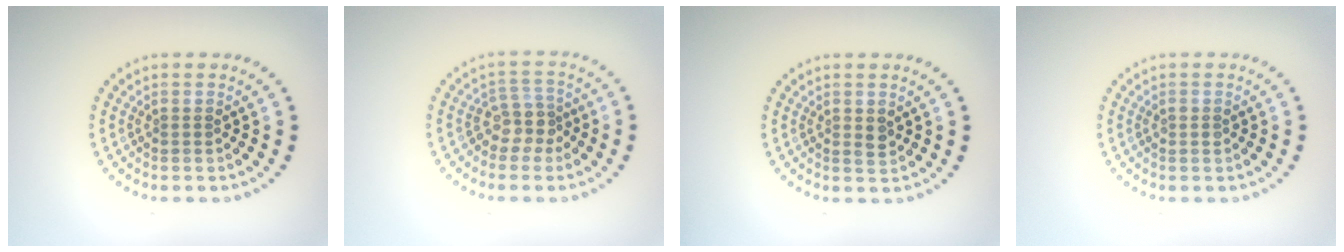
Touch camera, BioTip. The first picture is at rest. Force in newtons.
{"total": 2.6, "press": 2.2, "slide": 1.5}
{"total": 1.2, "press": 1.2, "slide": 0.1}
{"total": 1.0, "press": 1.0, "slide": 0.1}